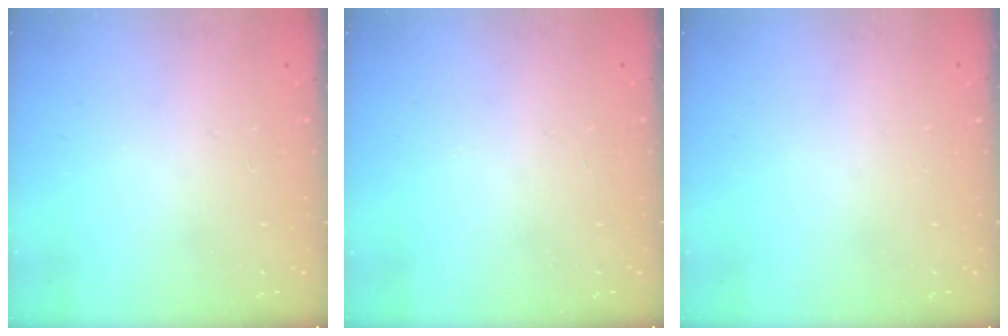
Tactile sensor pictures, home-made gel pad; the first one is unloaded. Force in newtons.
{"total": 1.0, "press": 0.0, "slide": 1.0}
{"total": 15.1, "press": 2.1, "slide": 14.9}